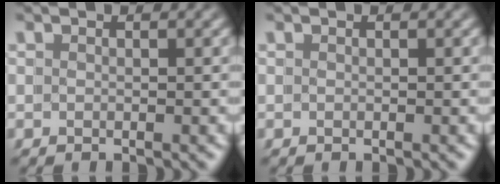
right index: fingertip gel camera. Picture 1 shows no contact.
{"total": 0.0}